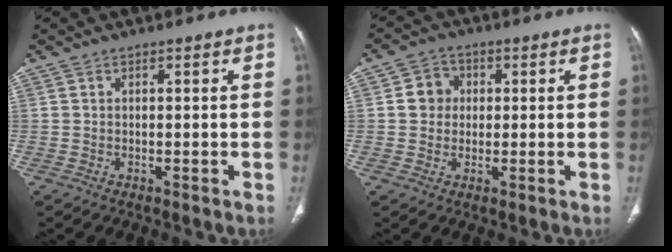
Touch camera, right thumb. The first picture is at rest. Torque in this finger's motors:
{"motor_torque": [-0.46, 0.37, 0.34, 0.20, -0.01]}